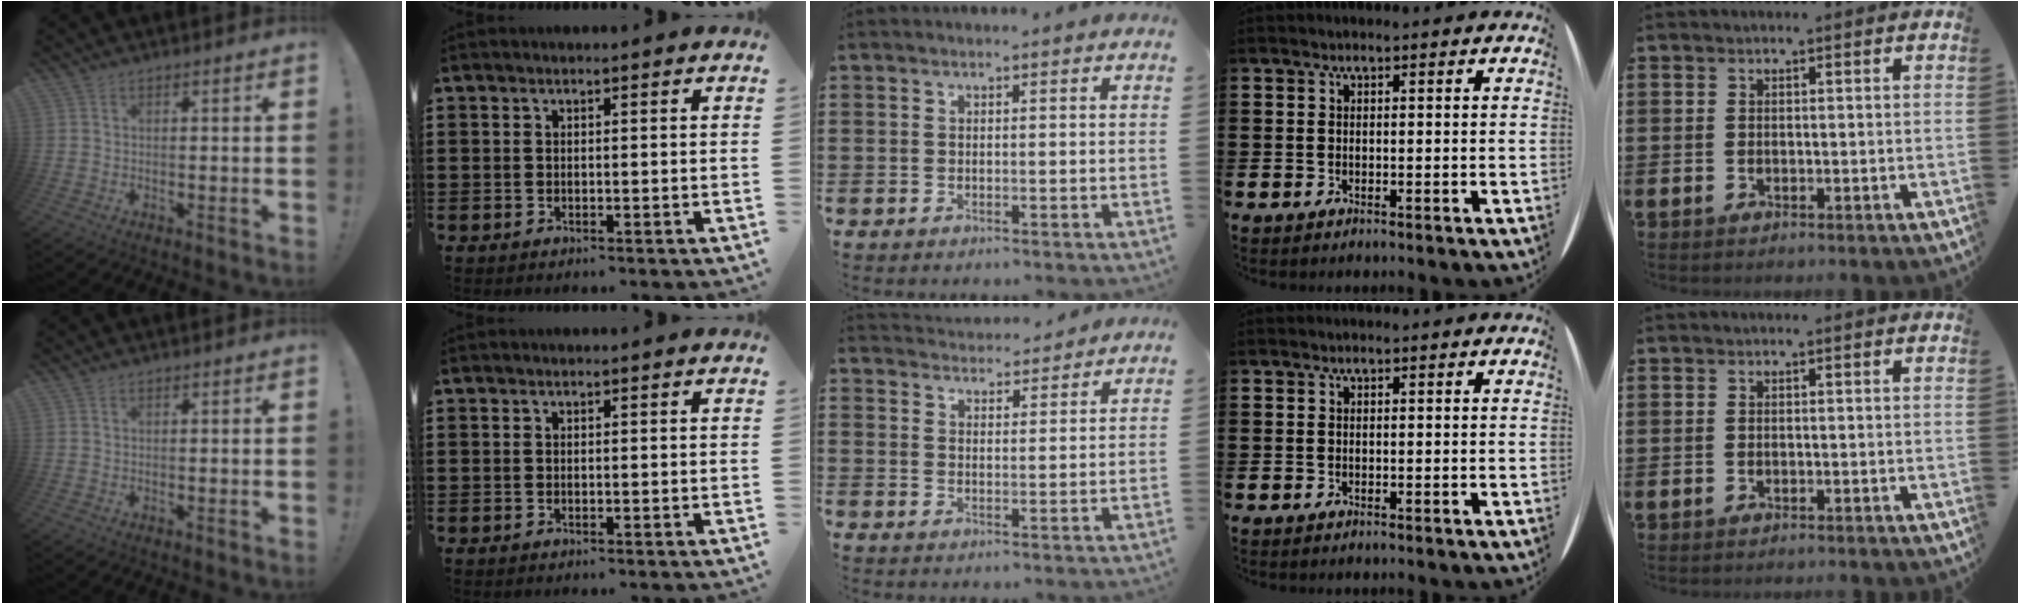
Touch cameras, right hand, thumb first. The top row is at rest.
{"middle": {"total": 3.5, "force": [3.5, 0.4, -0.3], "torque": [-0.005, -0.016, 0.065]}}